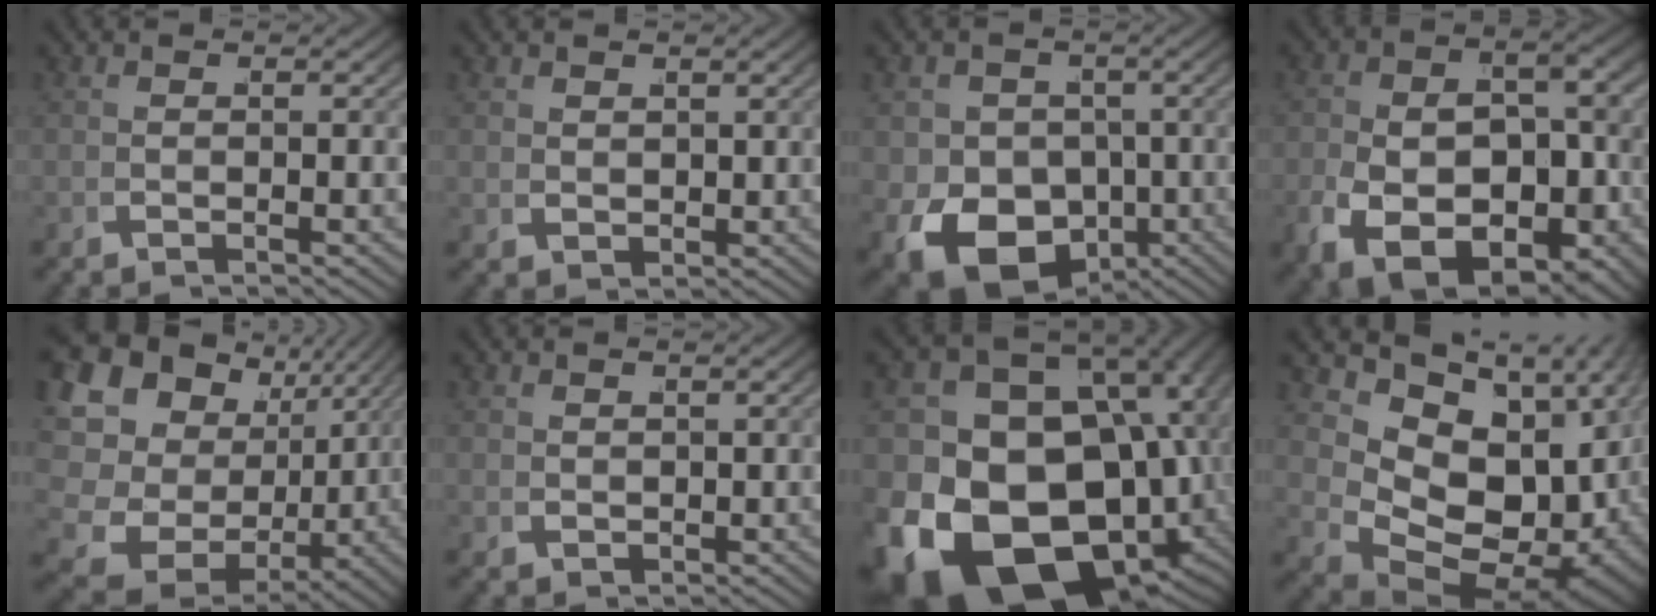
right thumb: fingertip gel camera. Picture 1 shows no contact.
{"total": 1.6, "force": [1.1, 1.0, 0.6], "torque": [-0.001, -0.007, 0.033]}
{"total": 12.6, "force": [-4.3, 9.3, 7.3], "torque": [-0.144, -0.070, -0.040]}
{"total": 15.5, "force": [-4.4, 10.5, 10.6], "torque": [-0.208, -0.079, -0.030]}
{"total": 17.6, "force": [0.1, 13.6, 11.1], "torque": [-0.214, -0.033, 0.008]}
{"total": 1.3, "force": [0.8, 0.9, 0.5], "torque": [-0.001, -0.006, 0.027]}
{"total": 32.6, "force": [-5.2, 22.7, 22.7], "torque": [-0.404, -0.092, -0.060]}
{"total": 16.9, "force": [-1.0, 11.3, 12.4], "torque": [-0.219, -0.047, 0.005]}